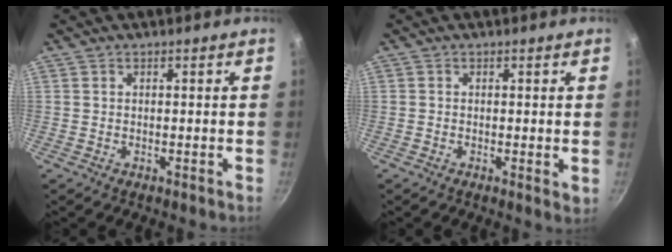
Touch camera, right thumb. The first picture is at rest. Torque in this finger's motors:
{"motor_torque": [-0.35, 0.00, -0.17, 0.02, 0.02]}